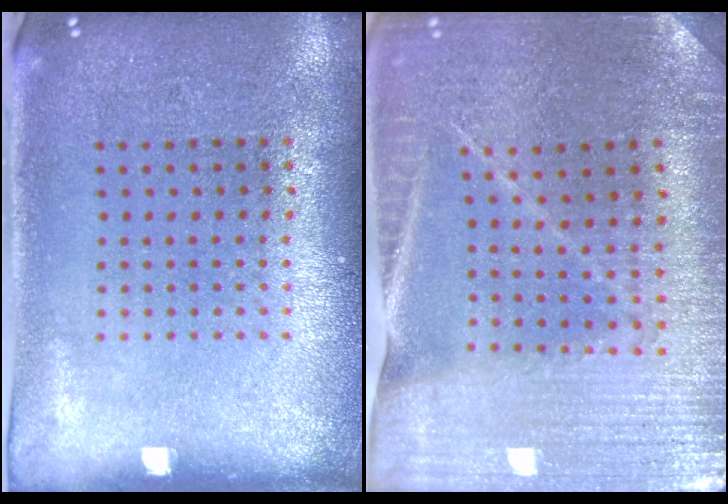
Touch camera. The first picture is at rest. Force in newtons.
{"total": 2.3, "press": 2.3, "slide": 0.1}